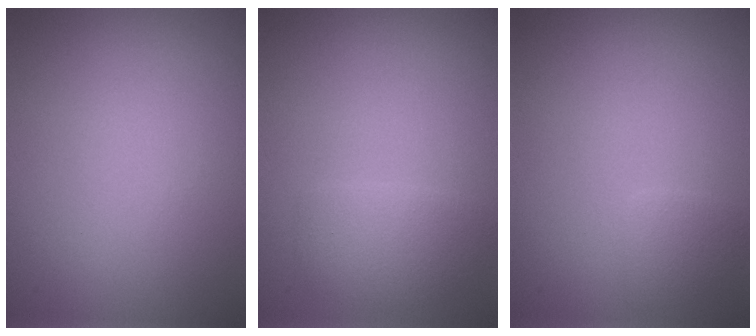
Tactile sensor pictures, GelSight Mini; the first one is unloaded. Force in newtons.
{"total": 2.3, "press": 2.2, "slide": 0.1}
{"total": 1.3, "press": 1.3, "slide": 0.0}